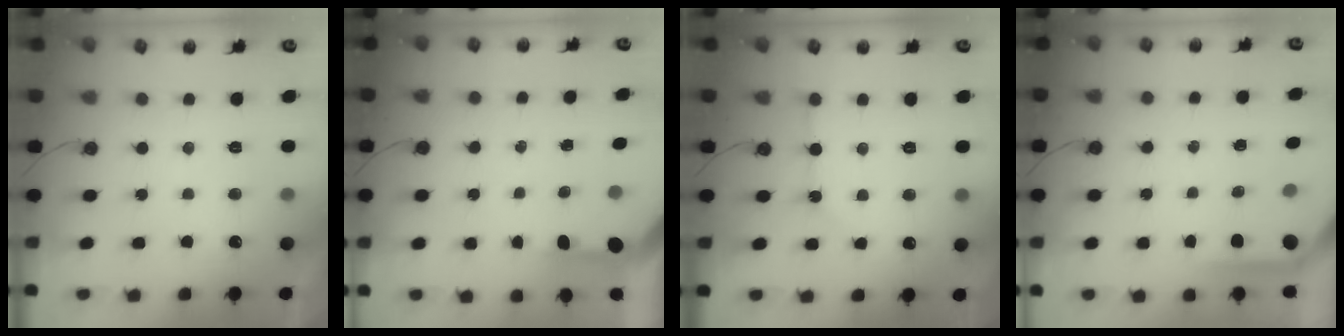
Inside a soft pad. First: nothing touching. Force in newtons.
{"total": 3.0, "press": 3.0, "slide": 0.2}
{"total": 2.1, "press": 2.1, "slide": 0.4}
{"total": 3.8, "press": 3.8, "slide": 0.2}